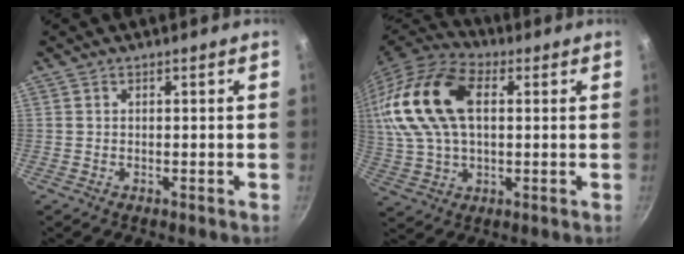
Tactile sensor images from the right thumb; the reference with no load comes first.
{"total": 20.1, "force": [4.4, 12.1, 15.5], "torque": [-0.303, 0.017, 0.073]}